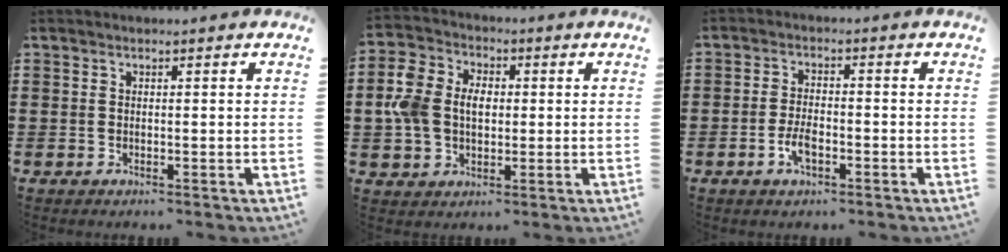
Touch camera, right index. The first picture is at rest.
{"total": 7.2, "force": [0.0, 5.6, 4.6], "torque": [-0.126, 0.007, -0.008]}
{"total": 3.7, "force": [-1.7, 1.6, 2.9], "torque": [-0.065, -0.001, -0.033]}